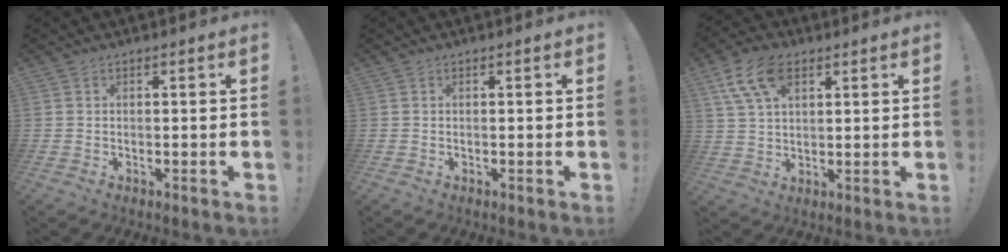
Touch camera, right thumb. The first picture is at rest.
{"total": 0.0}
{"total": 11.6, "force": [5.6, 6.7, 7.7], "torque": [-0.147, -0.006, 0.108]}